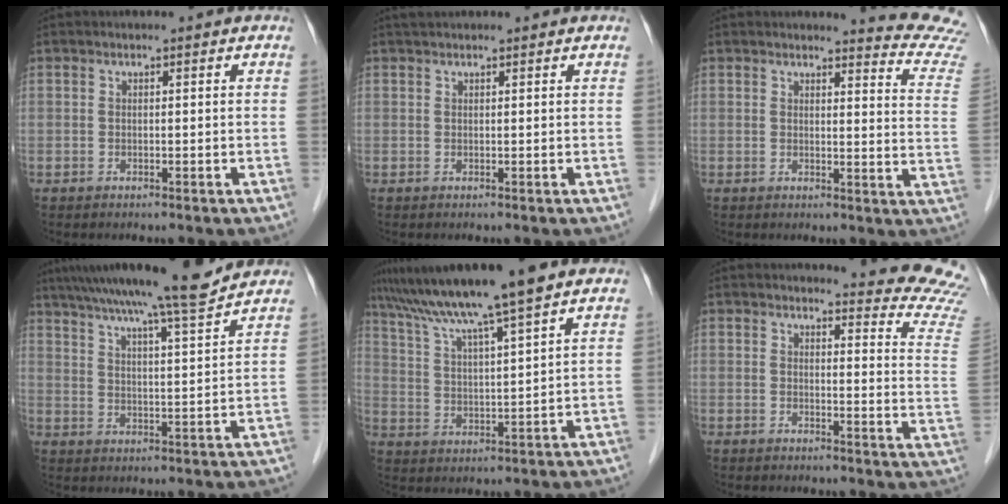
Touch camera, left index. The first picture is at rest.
{"total": 1.7, "force": [1.5, 0.4, 0.6], "torque": [-0.013, 0.021, 0.028]}
{"total": 10.2, "force": [10.1, -1.2, 0.2], "torque": [0.001, -0.118, 0.084]}
{"total": 15.6, "force": [13.6, -0.6, 7.7], "torque": [-0.128, 0.006, 0.198]}
{"total": 13.0, "force": [10.4, -1.2, 7.9], "torque": [-0.141, 0.018, 0.175]}
{"total": 13.7, "force": [13.6, 0.0, 2.0], "torque": [0.001, -0.138, 0.114]}